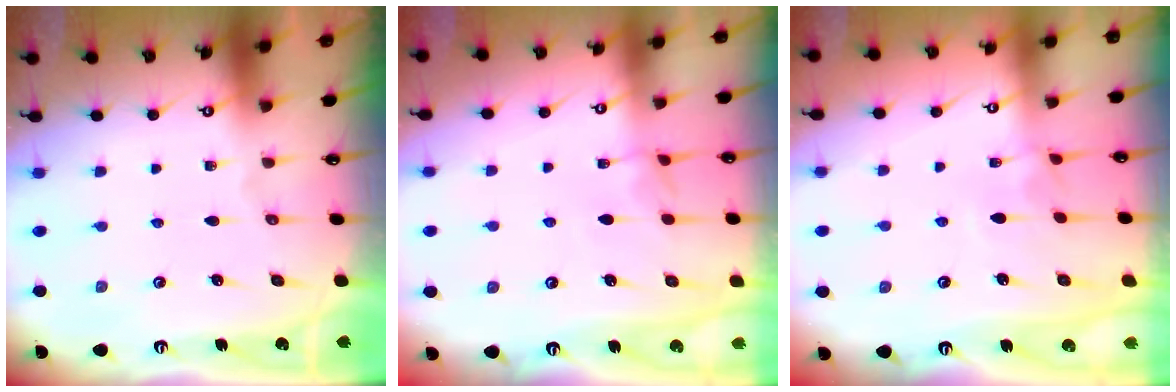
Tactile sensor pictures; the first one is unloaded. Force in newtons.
{"total": 1.1, "press": 0.9, "slide": 0.5}
{"total": 1.4, "press": 1.3, "slide": 0.5}